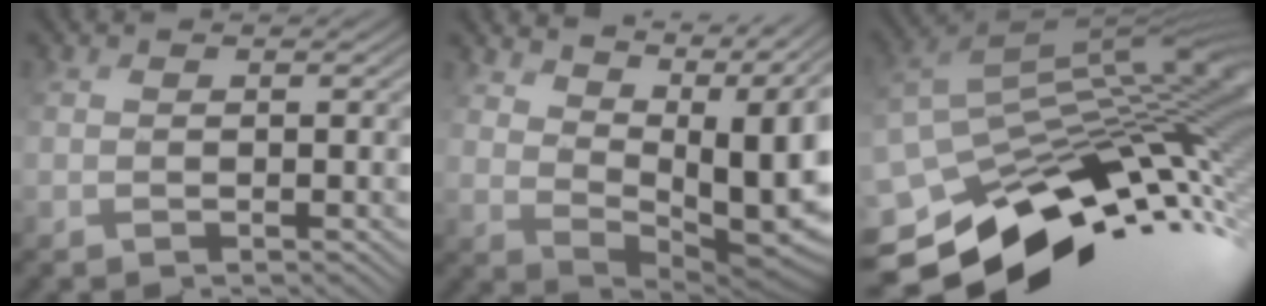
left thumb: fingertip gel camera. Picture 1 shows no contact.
{"total": 10.1, "force": [6.0, 4.1, 7.0], "torque": [-0.121, 0.001, 0.100]}
{"total": 12.1, "force": [-6.4, 7.1, 7.4], "torque": [-0.169, -0.020, -0.101]}